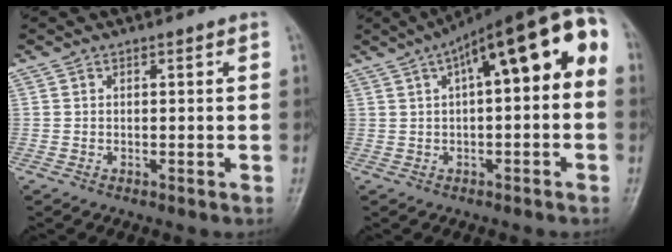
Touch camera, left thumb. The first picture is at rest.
{"total": 15.6, "force": [3.6, 5.4, 14.2], "torque": [-0.183, 0.049, 0.041]}